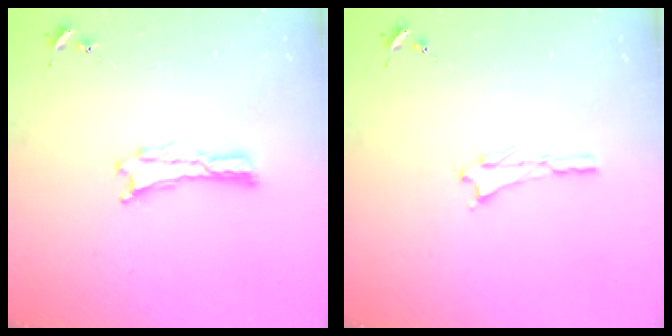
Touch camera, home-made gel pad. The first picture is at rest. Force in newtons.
{"total": 0.7, "press": 0.7, "slide": 0.1}